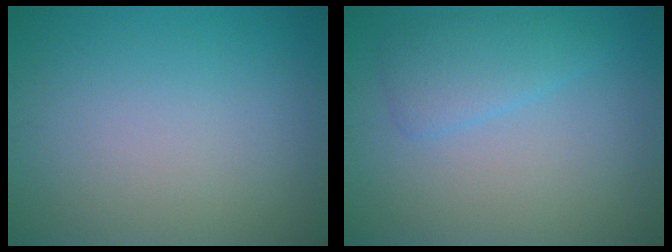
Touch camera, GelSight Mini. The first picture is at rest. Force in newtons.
{"total": 2.6, "press": 2.6, "slide": 0.1}